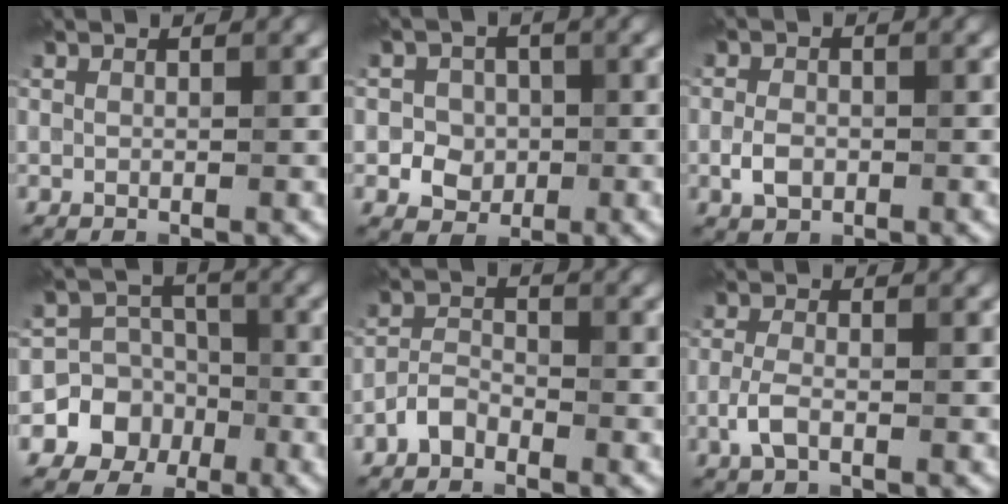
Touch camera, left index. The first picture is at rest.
{"total": 3.4, "force": [-0.6, 3.1, 1.3], "torque": [0.003, 0.000, -0.025]}
{"total": 2.2, "force": [-0.6, 1.6, 1.4], "torque": [-0.029, -0.001, -0.016]}
{"total": 6.5, "force": [-2.7, 5.8, 1.2], "torque": [0.007, -0.002, -0.071]}
{"total": 2.1, "force": [-1.5, 1.1, 0.9], "torque": [-0.016, 0.008, -0.037]}
{"total": 2.1, "force": [-0.8, 1.0, 1.7], "torque": [-0.042, 0.000, -0.022]}